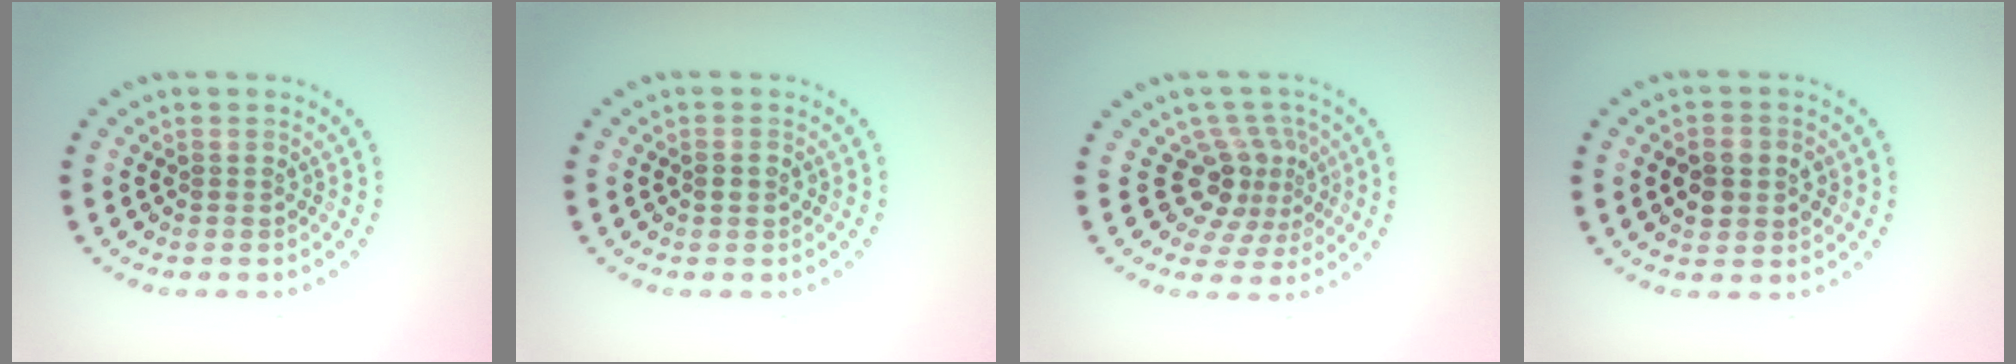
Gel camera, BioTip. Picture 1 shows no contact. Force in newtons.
{"total": 1.3, "press": 1.3, "slide": 0.1}
{"total": 3.9, "press": 2.6, "slide": 2.8}
{"total": 2.8, "press": 2.8, "slide": 0.3}